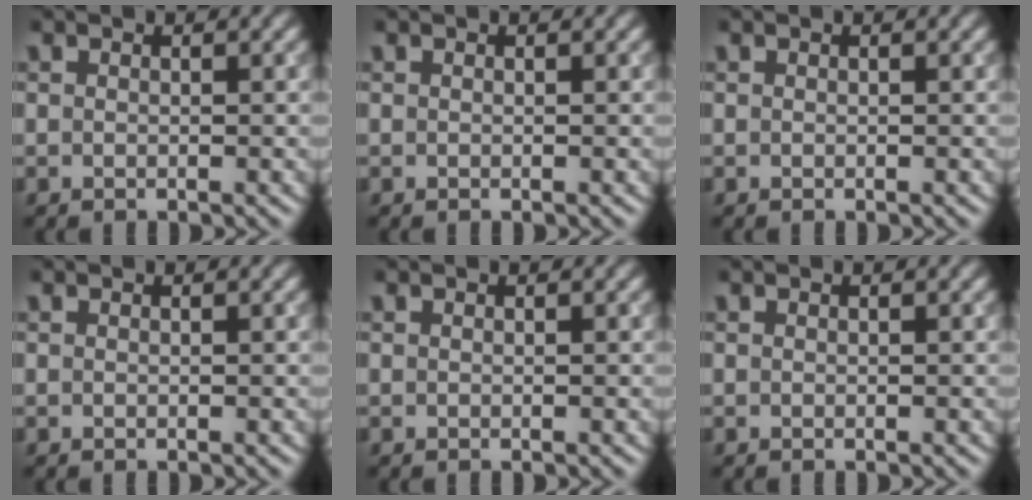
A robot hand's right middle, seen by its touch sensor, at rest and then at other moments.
{"total": 0.0}
{"total": 0.0}
{"total": 0.0}
{"total": 0.0}
{"total": 0.0}